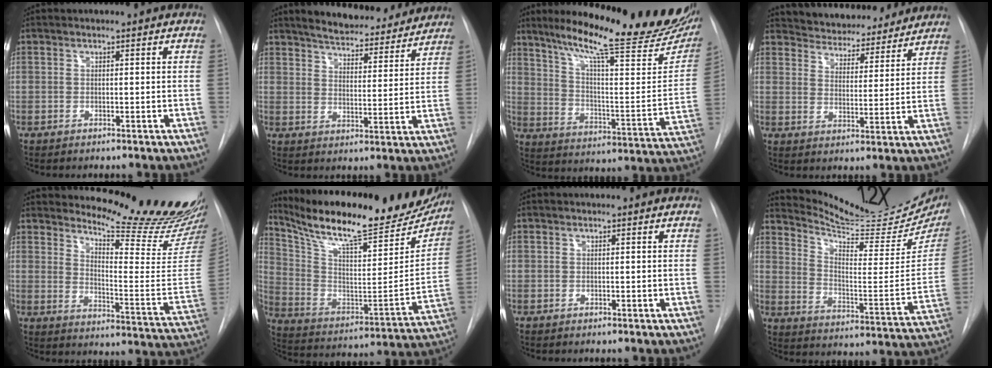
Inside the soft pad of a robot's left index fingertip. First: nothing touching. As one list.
[{"total": 16.4, "force": [15.0, 3.7, 5.3], "torque": [-0.064, -0.011, 0.197]}, {"total": 28.1, "force": [22.0, 3.6, 17.1], "torque": [-0.254, -0.044, 0.296]}, {"total": 15.2, "force": [14.3, 4.1, 3.0], "torque": [-0.030, -0.001, 0.193]}, {"total": 20.6, "force": [19.6, 0.0, 6.4], "torque": [-0.100, -0.144, 0.245]}, {"total": 29.2, "force": [24.4, 6.6, 14.7], "torque": [-0.246, -0.035, 0.352]}, {"total": 0.0}, {"total": 25.1, "force": [22.6, 4.1, 10.0], "torque": [-0.150, -0.083, 0.299]}]